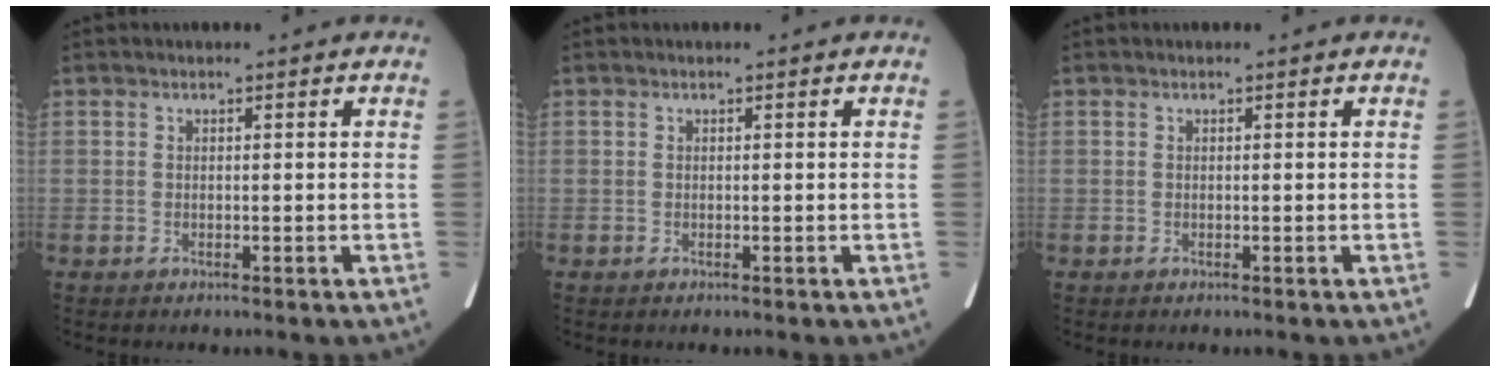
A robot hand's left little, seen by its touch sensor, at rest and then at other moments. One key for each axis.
{"total": 0.0}
{"total": 0.0}